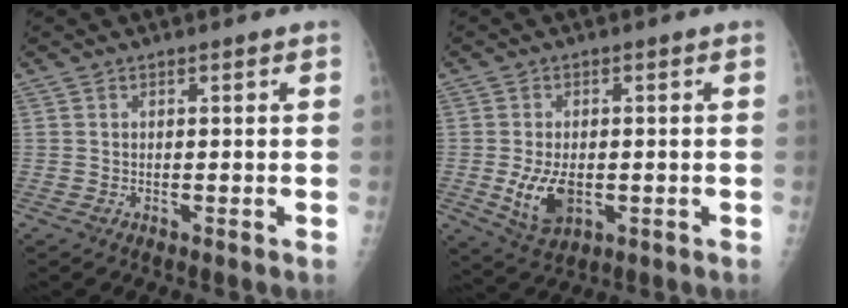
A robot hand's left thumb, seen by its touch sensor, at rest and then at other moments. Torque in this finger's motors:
{"motor_torque": [0.10, 0.36, 0.69, 0.20, 0.09]}